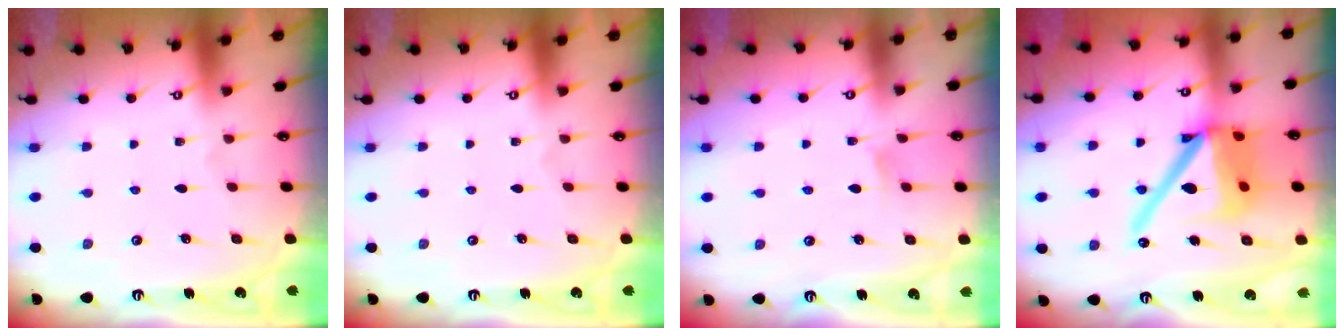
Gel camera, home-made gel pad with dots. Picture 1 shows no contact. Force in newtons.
{"total": 0.0}
{"total": 4.7, "press": 4.6, "slide": 0.7}
{"total": 19.4, "press": 19.2, "slide": 2.8}